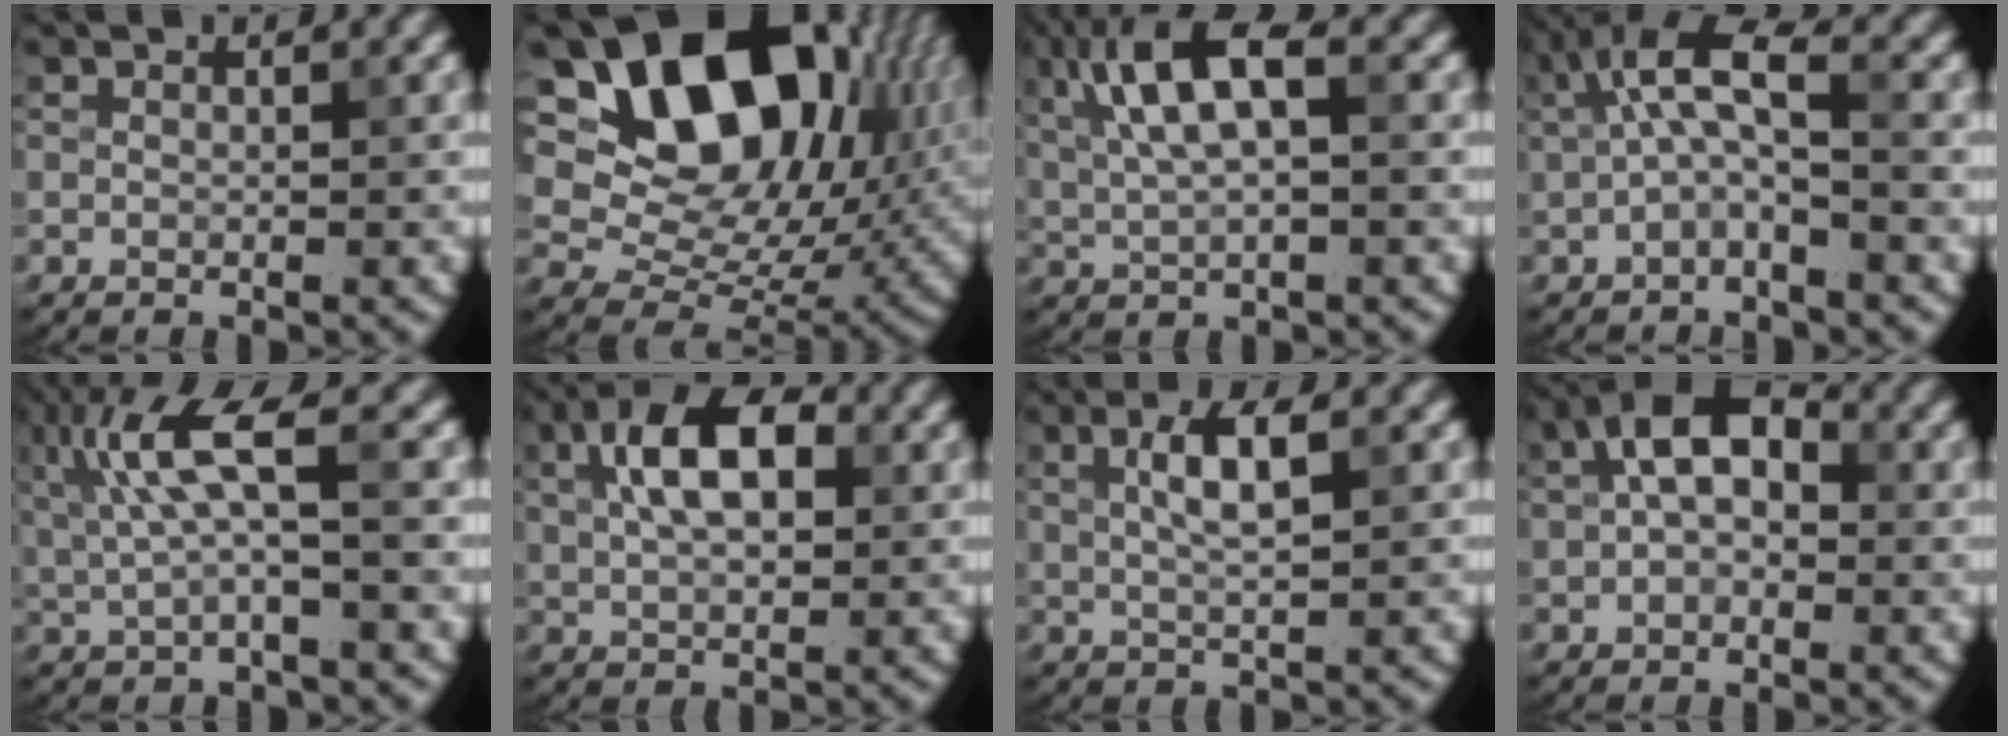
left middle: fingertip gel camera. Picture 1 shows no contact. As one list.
[{"total": 17.6, "force": [6.8, 11.4, 11.6], "torque": [-0.188, 0.026, 0.120]}, {"total": 7.1, "force": [2.3, 2.4, 6.3], "torque": [-0.126, 0.015, 0.038]}, {"total": 4.6, "force": [0.4, 1.3, 4.4], "torque": [-0.083, 0.014, 0.000]}, {"total": 5.6, "force": [1.5, 1.2, 5.3], "torque": [-0.111, 0.005, 0.028]}, {"total": 7.3, "force": [2.1, 3.9, 5.8], "torque": [-0.102, 0.019, 0.024]}, {"total": 3.6, "force": [1.1, 0.8, 3.3], "torque": [-0.059, 0.007, 0.019]}, {"total": 6.5, "force": [1.4, 3.9, 5.0], "torque": [-0.083, 0.022, 0.006]}]